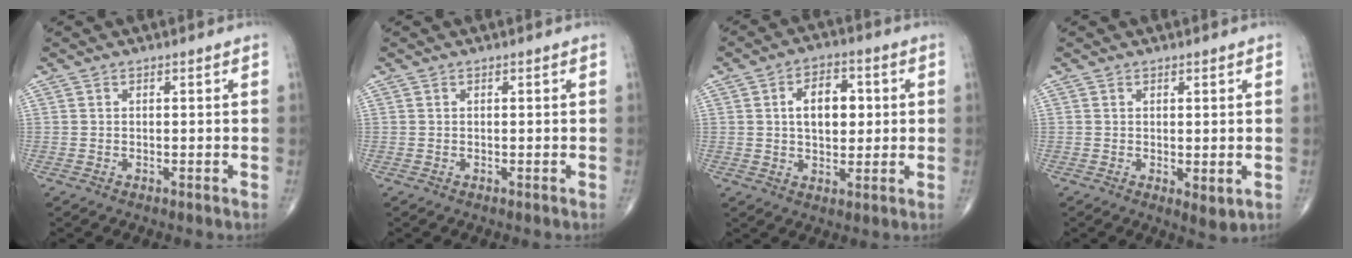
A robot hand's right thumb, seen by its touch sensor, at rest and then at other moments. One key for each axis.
{"total": 0.0}
{"total": 9.0, "fx": 1.4, "fy": 5.6, "fz": 6.9, "tx": -0.082, "ty": 0.005, "tz": 0.020}
{"total": 2.9, "fx": -0.3, "fy": 1.1, "fz": 2.6, "tx": -0.037, "ty": -0.011, "tz": -0.001}